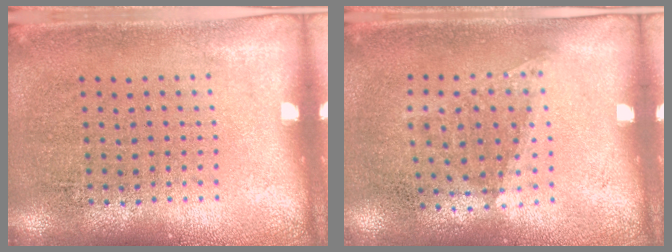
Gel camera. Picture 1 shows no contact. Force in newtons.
{"total": 1.1, "press": 0.8, "slide": 0.8}